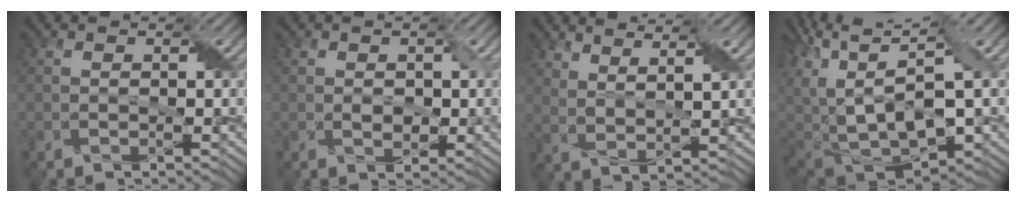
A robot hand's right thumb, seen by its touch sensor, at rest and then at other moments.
{"total": 1.8, "force": [0.0, 1.4, 1.1], "torque": [-0.024, -0.005, 0.005]}
{"total": 5.5, "force": [4.5, 1.1, 3.0], "torque": [-0.051, -0.005, 0.069]}
{"total": 15.4, "force": [0.8, 7.8, 13.3], "torque": [-0.287, -0.017, 0.069]}